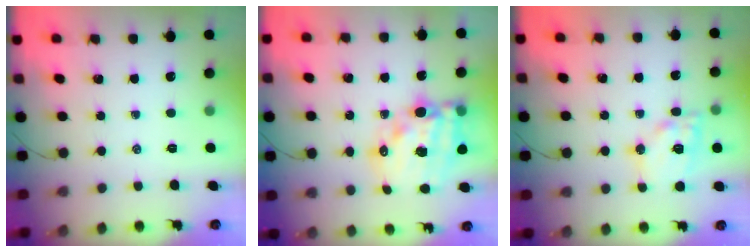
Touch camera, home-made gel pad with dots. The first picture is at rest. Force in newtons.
{"total": 18.4, "press": 18.0, "slide": 3.9}
{"total": 14.3, "press": 14.1, "slide": 2.6}